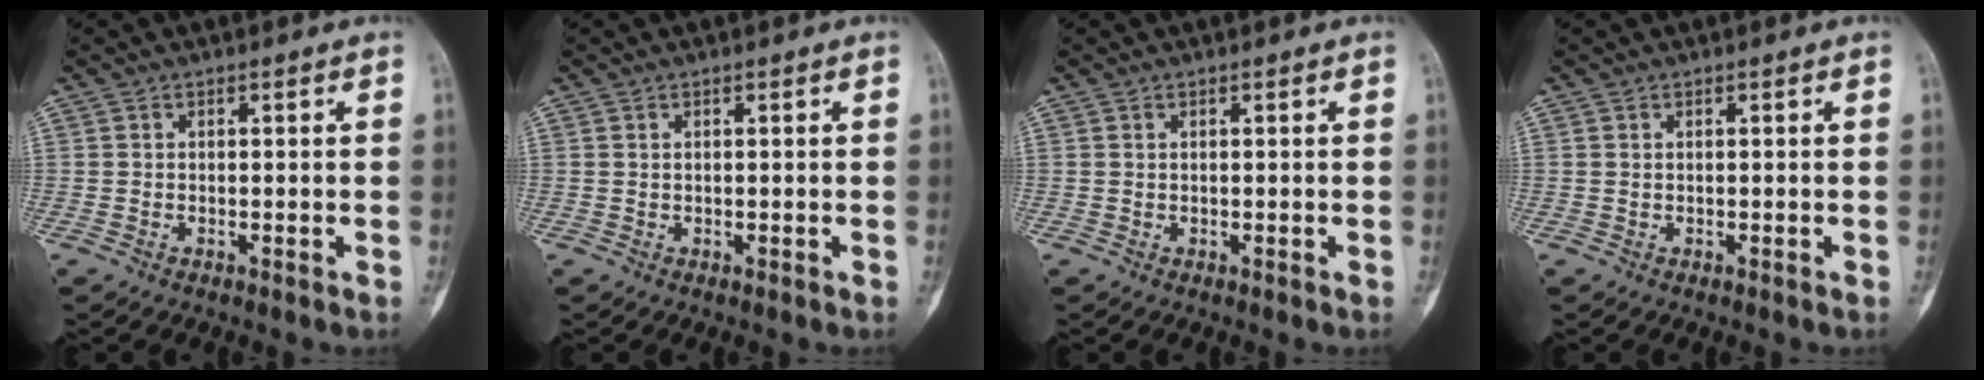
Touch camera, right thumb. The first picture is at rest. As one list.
[{"total": 0.0}, {"total": 0.0}, {"total": 0.0}]